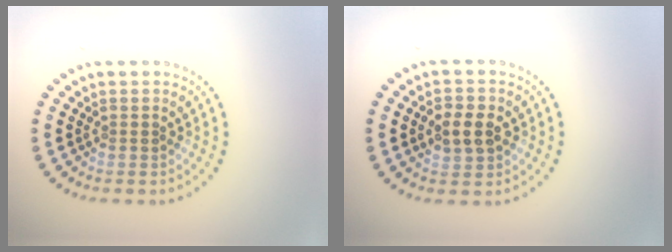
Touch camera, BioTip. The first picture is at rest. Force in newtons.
{"total": 2.9, "press": 2.9, "slide": 0.1}